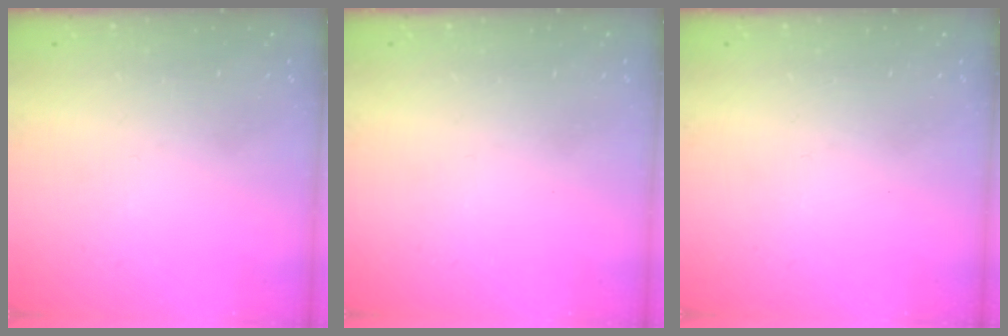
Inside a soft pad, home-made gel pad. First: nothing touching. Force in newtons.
{"total": 0.0}
{"total": 0.0}